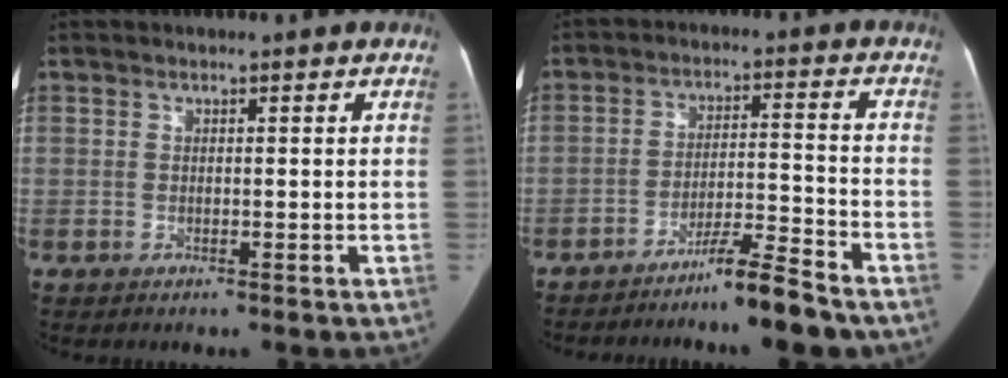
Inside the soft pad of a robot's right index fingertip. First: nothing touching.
{"total": 8.0, "force": [-6.5, -0.4, 4.6], "torque": [-0.068, -0.006, -0.113]}